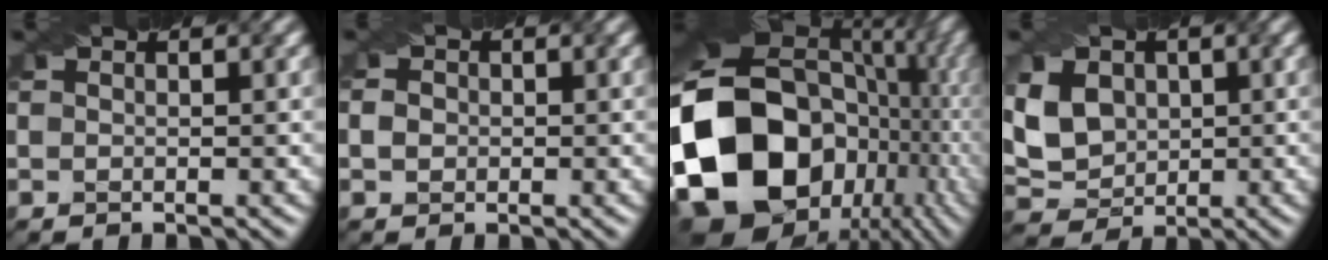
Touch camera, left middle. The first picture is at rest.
{"total": 1.4, "force": [-0.4, 1.1, 0.7], "torque": [-0.012, 0.004, -0.009]}
{"total": 20.3, "force": [-3.8, 16.4, 11.4], "torque": [-0.262, -0.007, -0.048]}
{"total": 5.2, "force": [1.0, 4.1, 3.0], "torque": [-0.084, 0.012, 0.022]}